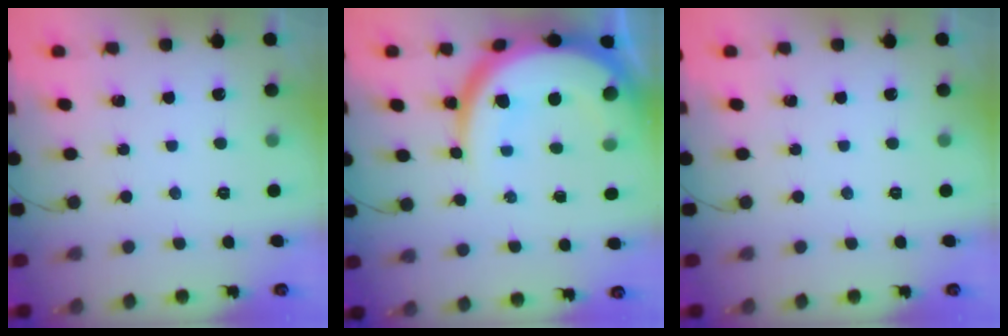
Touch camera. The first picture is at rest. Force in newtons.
{"total": 19.7, "press": 19.6, "slide": 1.6}
{"total": 0.0}